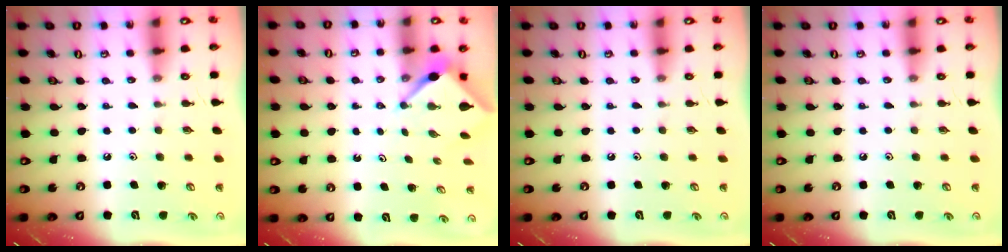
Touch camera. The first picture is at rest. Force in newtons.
{"total": 2.9, "press": 2.9, "slide": 0.2}
{"total": 0.0}
{"total": 0.0}